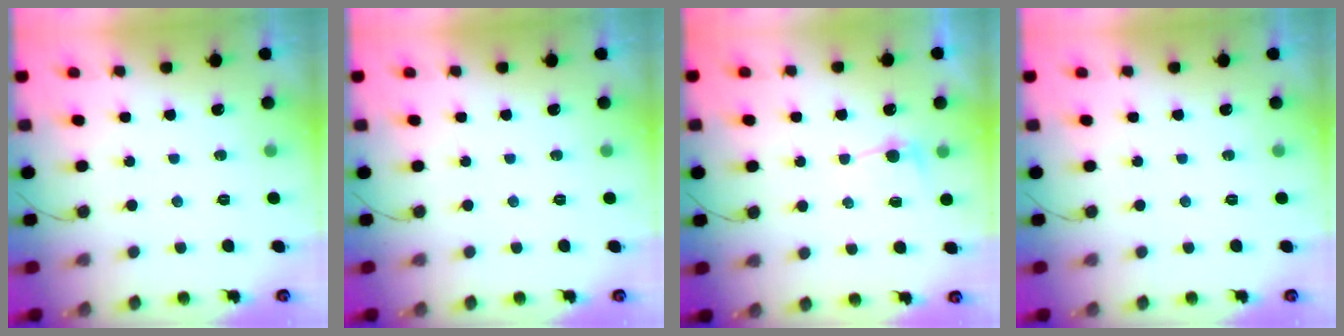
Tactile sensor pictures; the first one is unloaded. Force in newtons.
{"total": 0.0}
{"total": 3.3, "press": 3.2, "slide": 0.4}
{"total": 0.0}